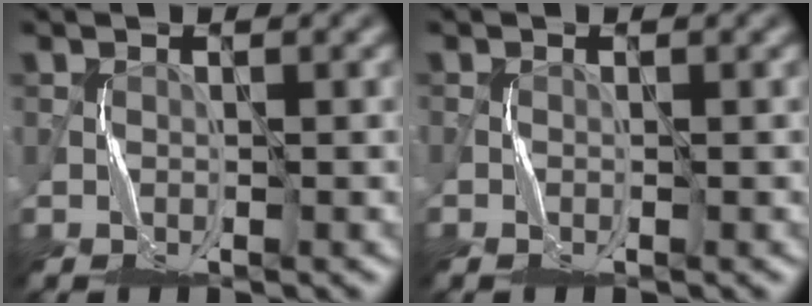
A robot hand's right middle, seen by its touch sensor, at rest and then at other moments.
{"total": 0.6, "force": [-0.5, 0.1, 0.2], "torque": [-0.006, -0.001, -0.011]}